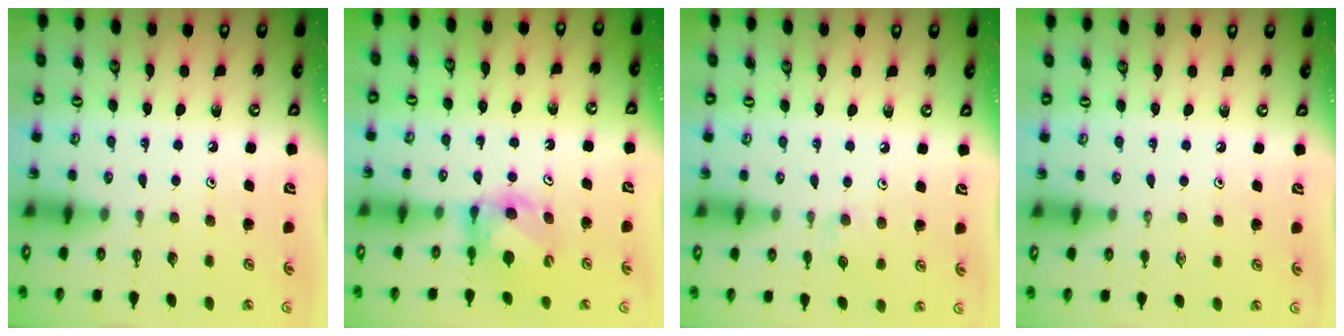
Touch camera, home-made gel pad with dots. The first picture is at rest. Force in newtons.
{"total": 6.3, "press": 6.3, "slide": 0.4}
{"total": 2.9, "press": 2.9, "slide": 0.3}
{"total": 0.0}